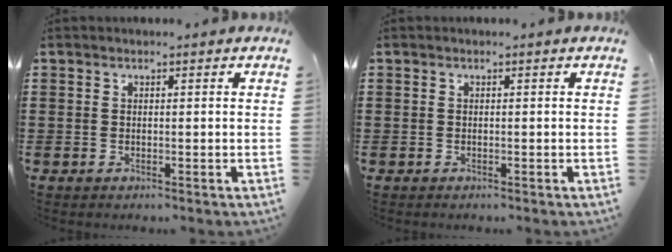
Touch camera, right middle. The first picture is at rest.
{"total": 0.0}